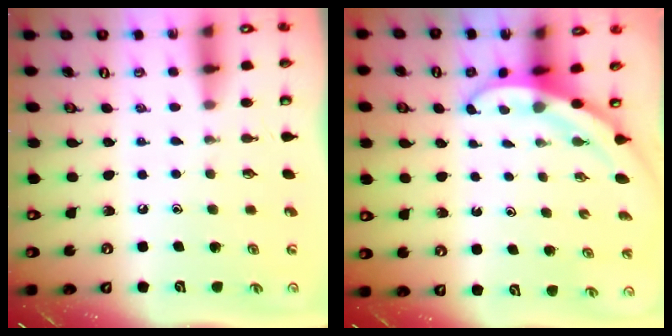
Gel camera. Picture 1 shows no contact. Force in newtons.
{"total": 3.5, "press": 3.5, "slide": 0.1}